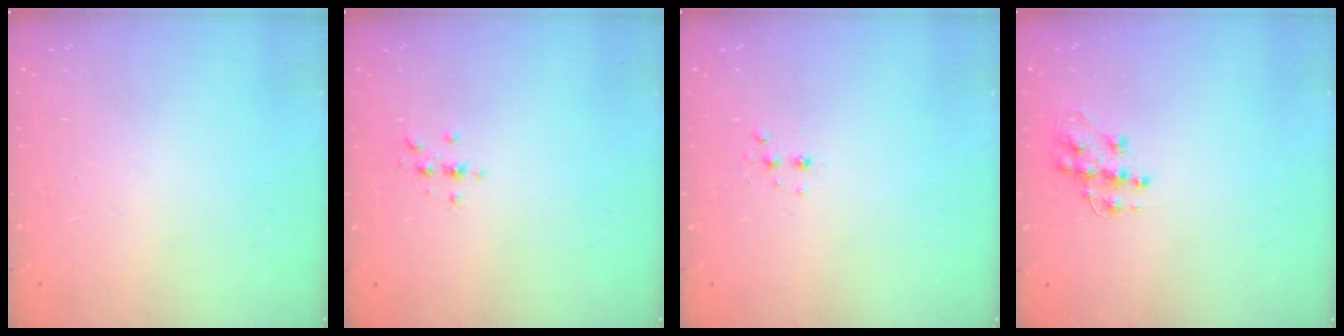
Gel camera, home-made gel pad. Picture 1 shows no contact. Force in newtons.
{"total": 2.2, "press": 2.1, "slide": 0.2}
{"total": 2.3, "press": 2.2, "slide": 0.6}
{"total": 9.6, "press": 9.5, "slide": 0.5}